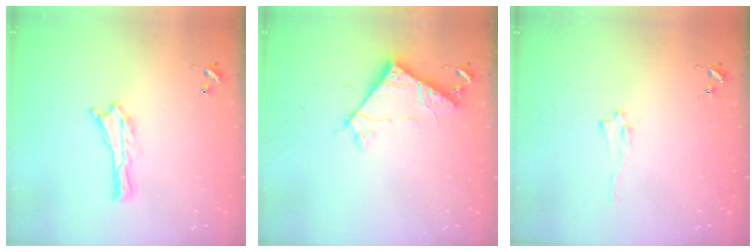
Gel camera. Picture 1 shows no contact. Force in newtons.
{"total": 7.1, "press": 7.1, "slide": 0.6}
{"total": 0.6, "press": 0.6, "slide": 0.1}